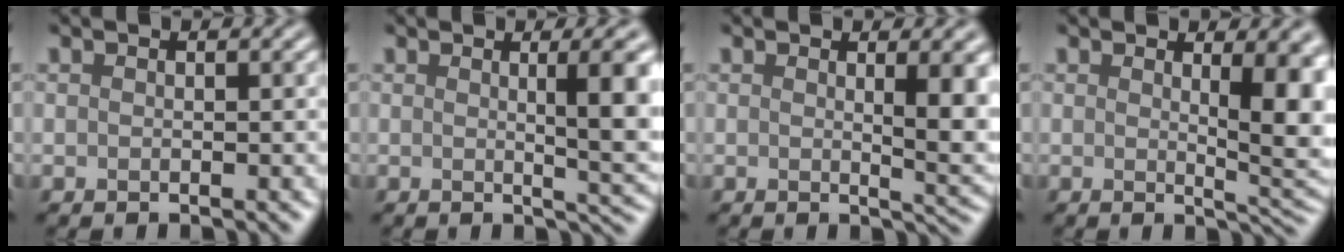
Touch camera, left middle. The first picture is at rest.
{"total": 5.9, "force": [0.9, 1.4, 5.7], "torque": [-0.063, 0.004, 0.012]}
{"total": 4.7, "force": [0.9, 1.2, 4.5], "torque": [-0.050, -0.004, 0.015]}
{"total": 6.4, "force": [1.3, 1.8, 6.0], "torque": [-0.065, -0.009, 0.024]}